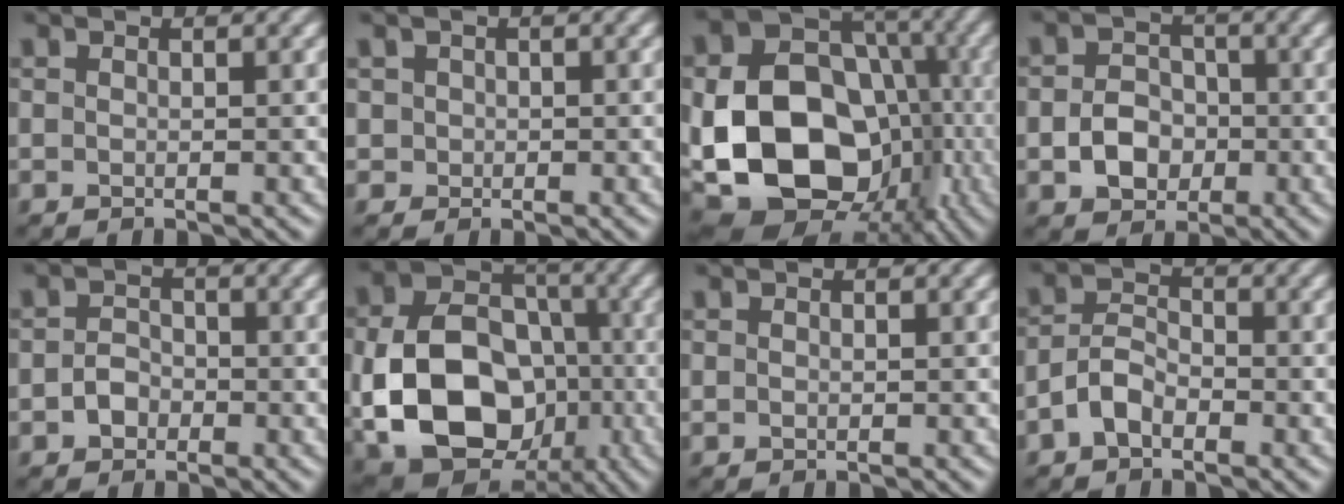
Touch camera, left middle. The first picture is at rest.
{"total": 1.1, "force": [0.2, 1.0, 0.1], "torque": [0.007, -0.003, 0.003]}
{"total": 17.9, "force": [-3.8, 13.3, 11.4], "torque": [-0.198, -0.021, -0.051]}
{"total": 3.8, "force": [-1.0, 3.1, 2.0], "torque": [-0.031, 0.000, -0.019]}
{"total": 1.9, "force": [-0.7, 1.5, 0.8], "torque": [-0.015, 0.000, -0.017]}
{"total": 13.7, "force": [-3.4, 10.0, 8.7], "torque": [-0.162, -0.017, -0.065]}
{"total": 0.0}
{"total": 2.9, "force": [-1.5, 1.7, 1.7], "torque": [-0.032, 0.008, -0.036]}